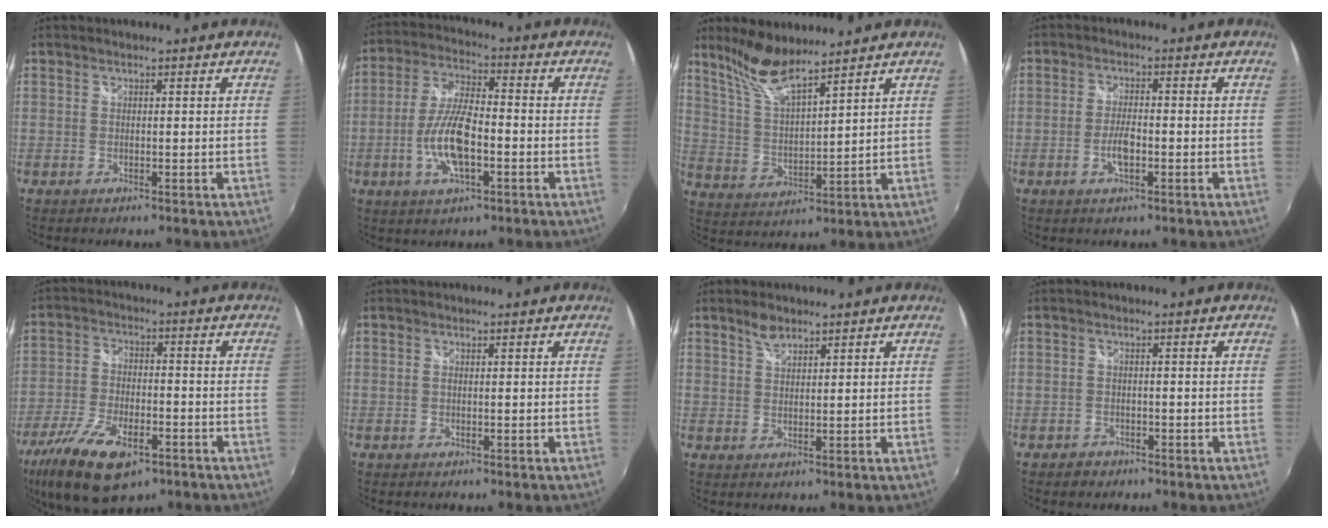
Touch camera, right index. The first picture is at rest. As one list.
[{"total": 11.0, "force": [-3.3, 3.8, 9.8], "torque": [-0.203, -0.001, -0.062]}, {"total": 9.4, "force": [7.8, 1.2, 5.1], "torque": [-0.100, 0.000, 0.161]}, {"total": 3.9, "force": [-1.5, 1.4, 3.4], "torque": [-0.071, -0.002, -0.027]}, {"total": 16.0, "force": [-9.6, 7.0, 10.7], "torque": [-0.235, -0.039, -0.173]}, {"total": 0.0}, {"total": 2.4, "force": [1.8, 1.5, 0.7], "torque": [-0.009, 0.004, 0.031]}, {"total": 2.2, "force": [-1.5, 1.6, 0.3], "torque": [-0.011, 0.003, -0.022]}]